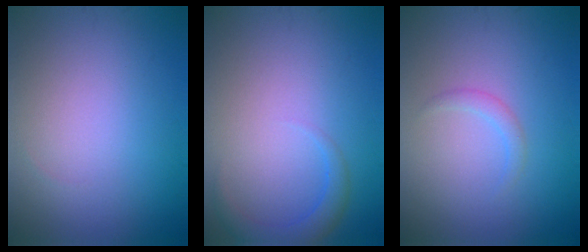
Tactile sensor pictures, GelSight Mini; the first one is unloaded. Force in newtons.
{"total": 2.1, "press": 2.1, "slide": 0.2}
{"total": 1.1, "press": 1.1, "slide": 0.0}